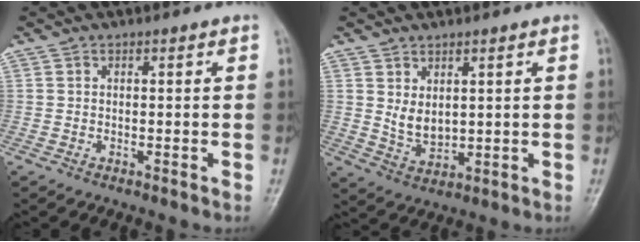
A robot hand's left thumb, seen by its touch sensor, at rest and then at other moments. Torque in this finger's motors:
{"motor_torque": [-0.03, 0.20, 0.26, -0.13, 0.02]}